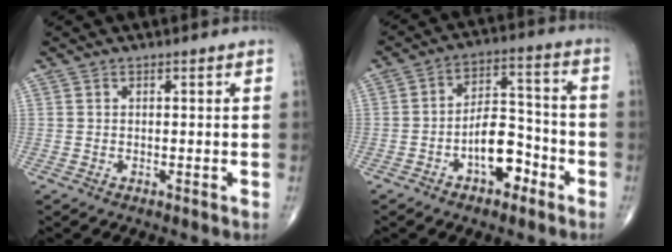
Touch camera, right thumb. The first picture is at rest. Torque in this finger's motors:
{"motor_torque": [2.29, 1.69, 0.90, -0.32, 0.27]}